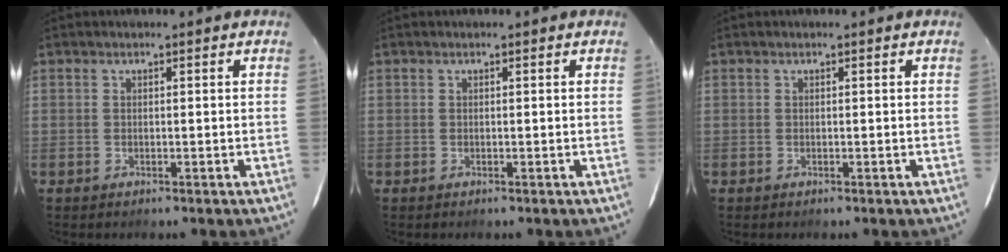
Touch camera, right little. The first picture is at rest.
{"total": 0.0}
{"total": 0.0}